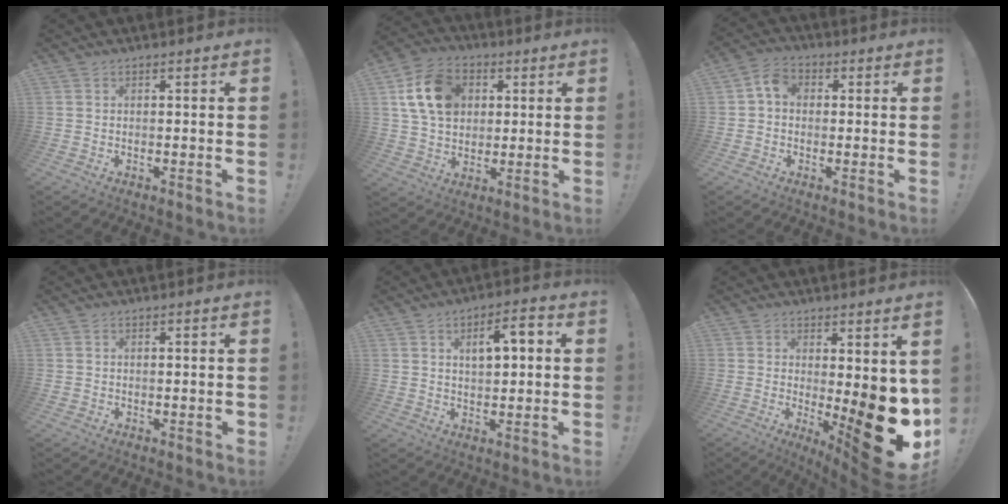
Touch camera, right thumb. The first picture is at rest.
{"total": 16.1, "force": [4.3, 12.2, 9.5], "torque": [-0.147, -0.003, 0.088]}
{"total": 6.2, "force": [0.7, 4.8, 3.9], "torque": [-0.066, 0.013, 0.018]}
{"total": 1.0, "force": [-0.5, 0.7, 0.5], "torque": [-0.011, 0.006, -0.007]}
{"total": 7.6, "force": [1.7, 3.6, 6.5], "torque": [-0.084, -0.004, 0.021]}
{"total": 16.8, "force": [-3.6, 5.5, 15.4], "torque": [-0.170, -0.006, -0.036]}